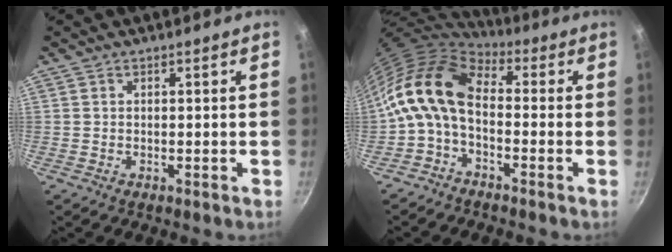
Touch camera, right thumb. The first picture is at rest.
{"total": 12.3, "force": [-0.8, 7.3, 9.9], "torque": [-0.188, 0.028, -0.034]}